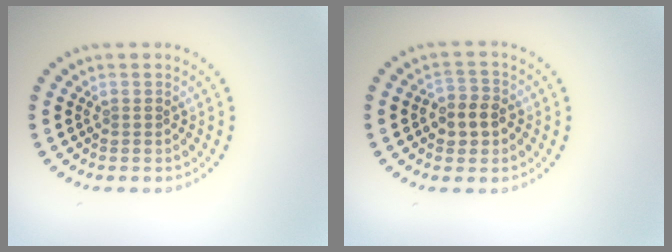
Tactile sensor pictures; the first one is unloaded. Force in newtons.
{"total": 2.8, "press": 2.7, "slide": 0.7}